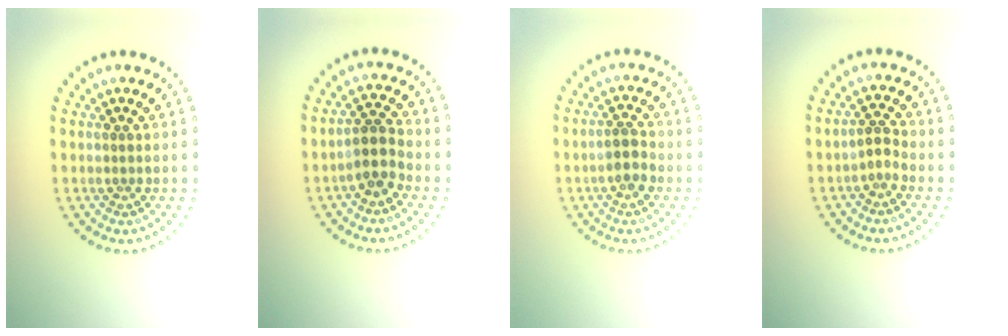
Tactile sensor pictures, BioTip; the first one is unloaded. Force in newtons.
{"total": 2.6, "press": 2.2, "slide": 1.4}
{"total": 1.8, "press": 1.7, "slide": 0.6}
{"total": 1.3, "press": 1.0, "slide": 0.9}